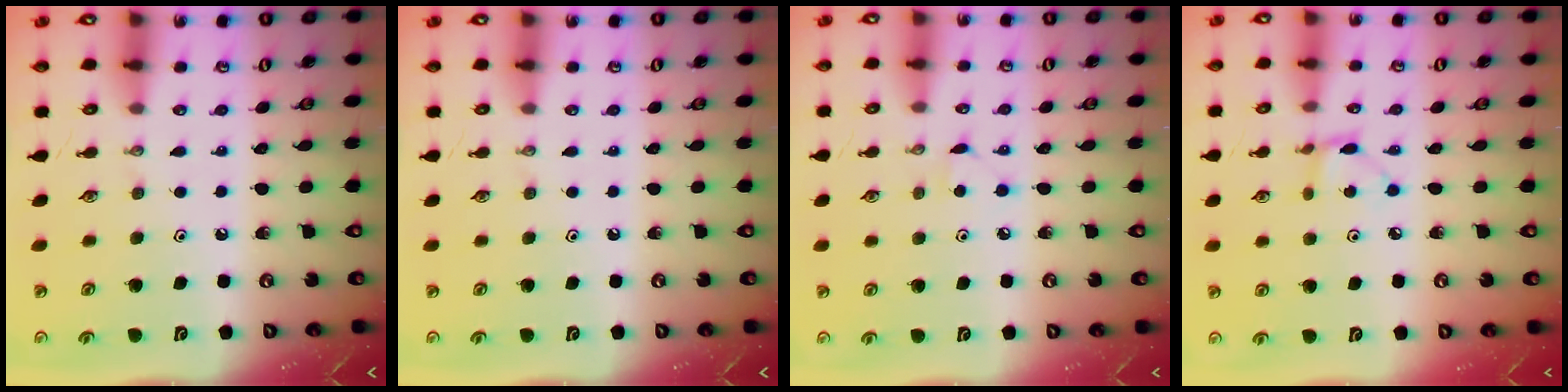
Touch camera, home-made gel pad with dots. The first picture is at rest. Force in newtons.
{"total": 0.0}
{"total": 3.1, "press": 3.1, "slide": 0.4}
{"total": 3.3, "press": 3.3, "slide": 0.4}